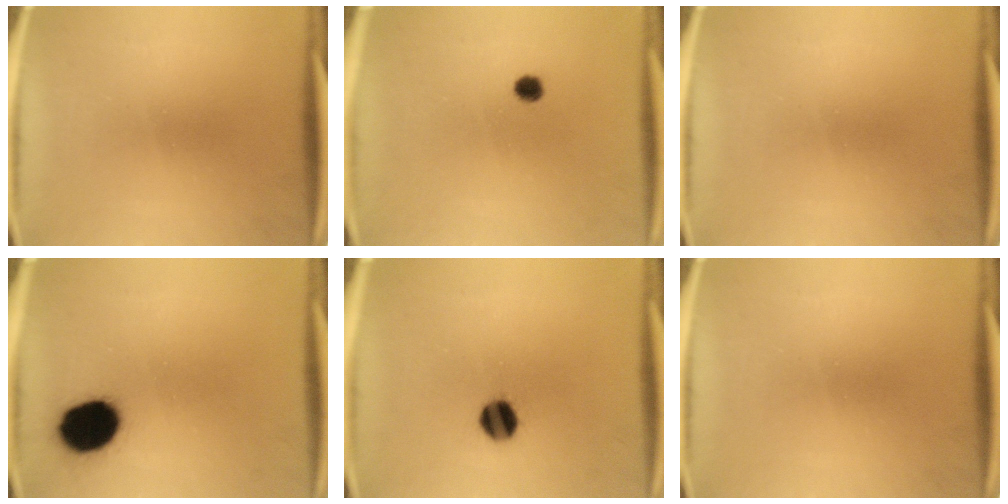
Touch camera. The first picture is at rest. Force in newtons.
{"total": 1.4}
{"total": 0.0}
{"total": 13.6}
{"total": 6.5}
{"total": 0.0}